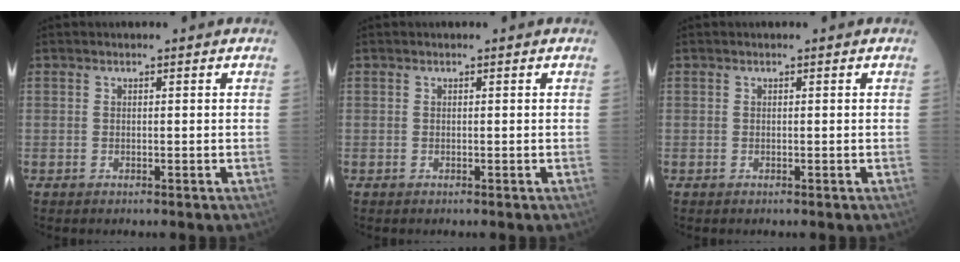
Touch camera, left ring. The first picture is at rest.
{"total": 0.0}
{"total": 0.0}